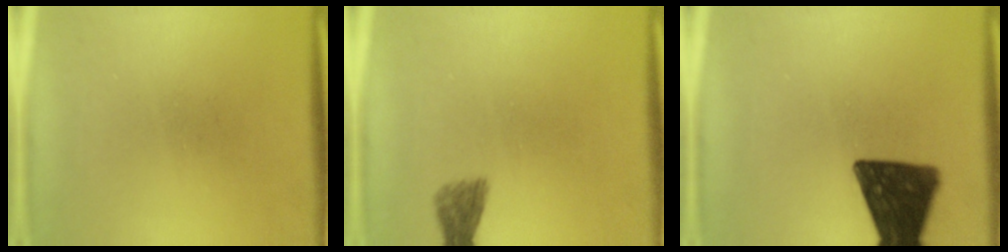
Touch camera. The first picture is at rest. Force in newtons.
{"total": 2.4}
{"total": 16.1}